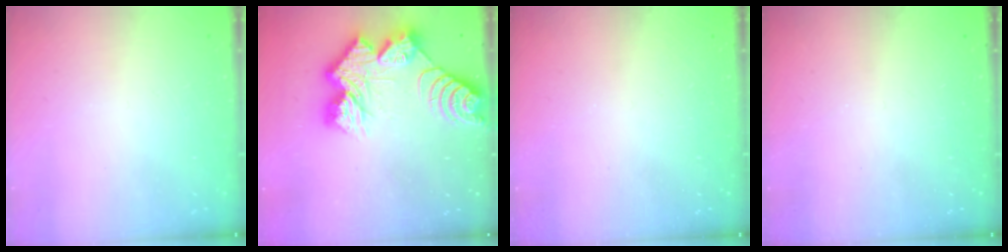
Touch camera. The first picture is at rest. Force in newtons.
{"total": 17.1, "press": 17.0, "slide": 1.3}
{"total": 0.0}
{"total": 0.0}